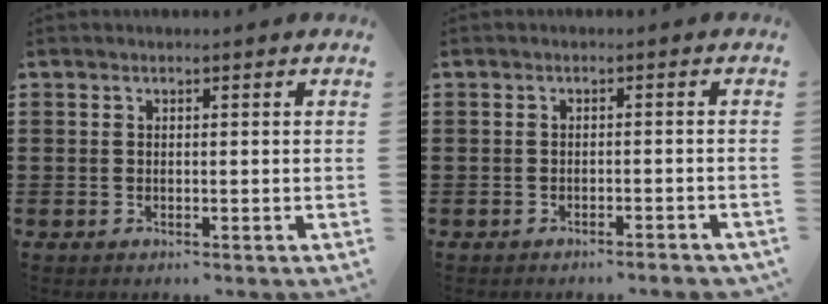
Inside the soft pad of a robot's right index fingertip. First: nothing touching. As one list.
[{"total": 1.4, "force": [-1.3, -0.1, 0.4], "torque": [-0.009, 0.001, -0.027]}]